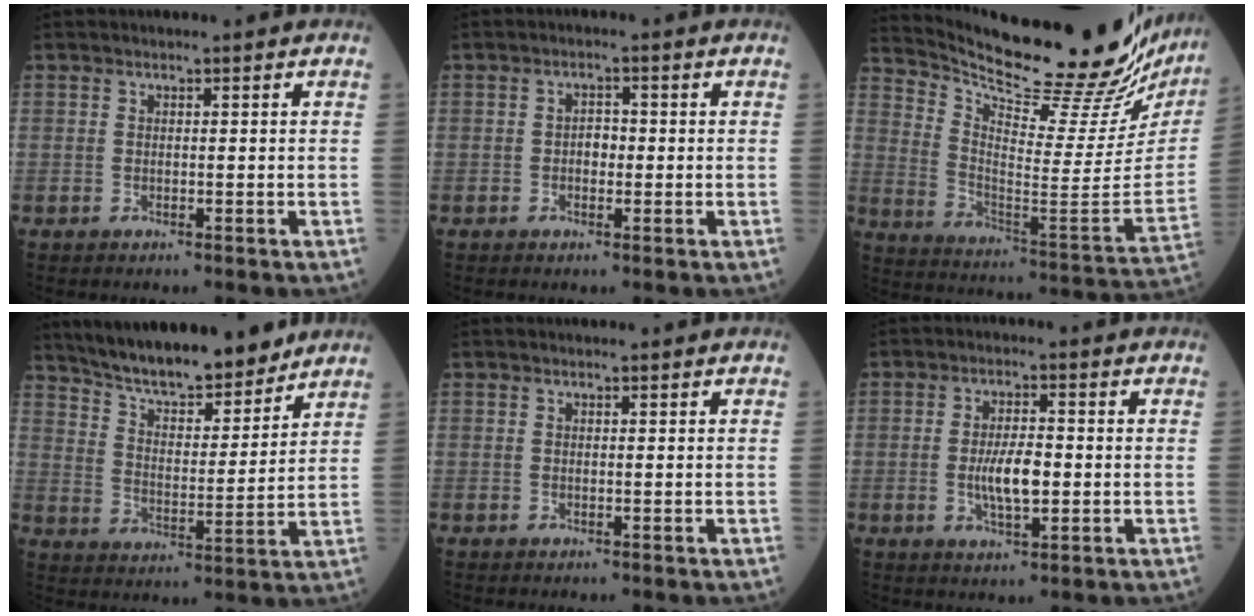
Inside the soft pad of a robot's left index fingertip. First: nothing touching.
{"total": 1.9, "force": [-0.4, 1.2, 1.4], "torque": [-0.011, 0.006, -0.008]}
{"total": 28.6, "force": [25.7, 3.2, 12.2], "torque": [-0.200, -0.103, 0.348]}
{"total": 16.2, "force": [14.1, 3.2, 7.3], "torque": [-0.110, 0.004, 0.231]}
{"total": 0.0}
{"total": 5.6, "force": [-0.8, 1.7, 5.3], "torque": [-0.099, -0.002, -0.014]}